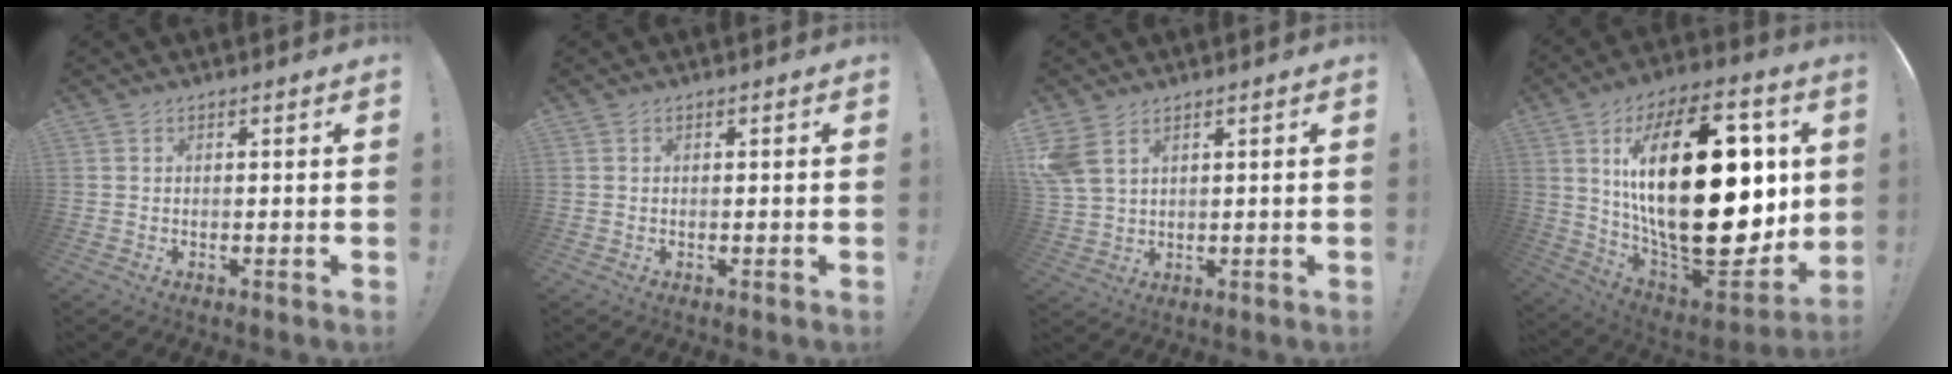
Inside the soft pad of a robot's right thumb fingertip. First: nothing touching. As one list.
[{"total": 0.0}, {"total": 6.9, "force": [3.6, 4.2, 4.1], "torque": [-0.081, -0.007, 0.074]}, {"total": 39.9, "force": [5.6, 19.5, 34.4], "torque": [-0.606, -0.027, 0.120]}]